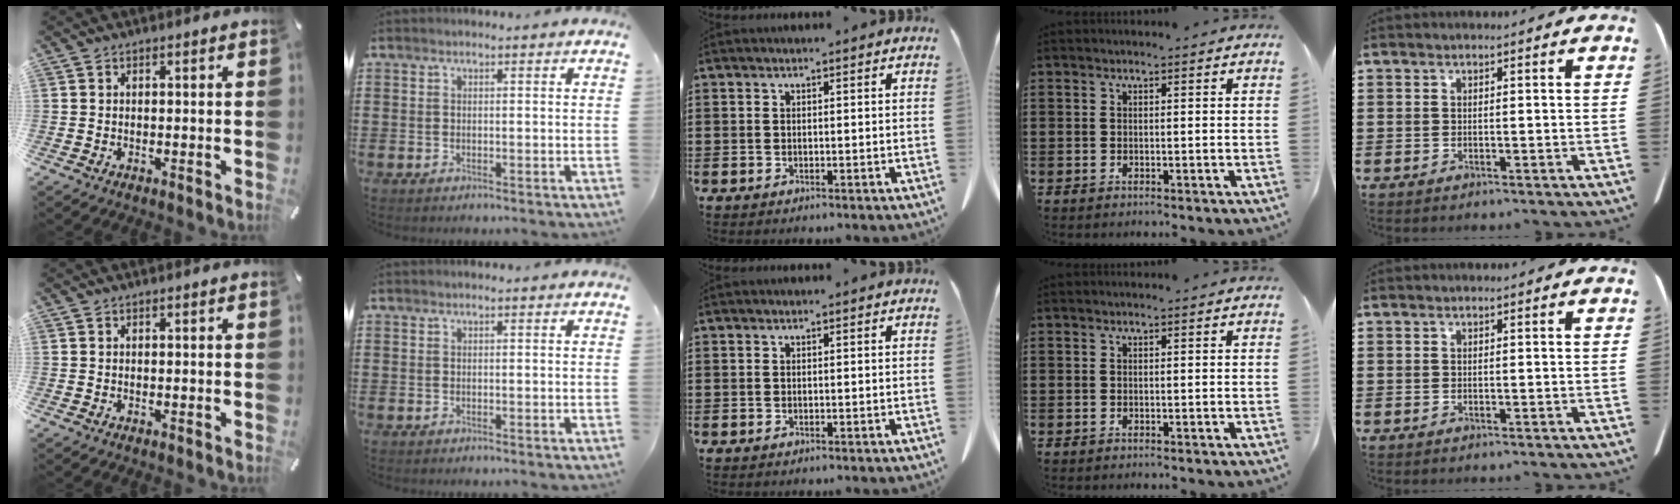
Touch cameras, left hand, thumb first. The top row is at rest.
{}